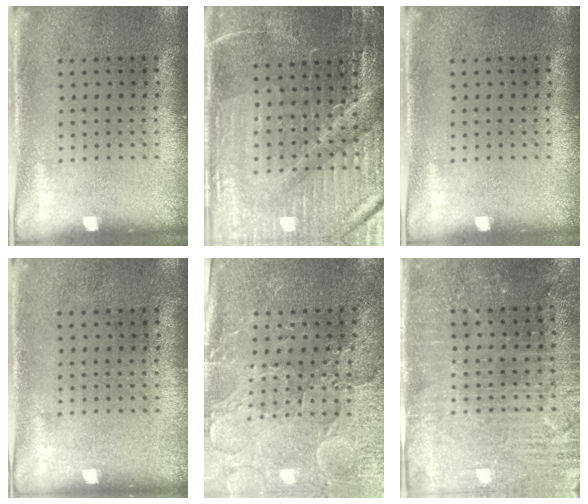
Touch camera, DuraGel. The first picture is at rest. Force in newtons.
{"total": 3.8, "press": 3.8, "slide": 0.7}
{"total": 0.0}
{"total": 0.0}
{"total": 3.4, "press": 3.3, "slide": 1.0}
{"total": 3.5, "press": 3.4, "slide": 0.7}